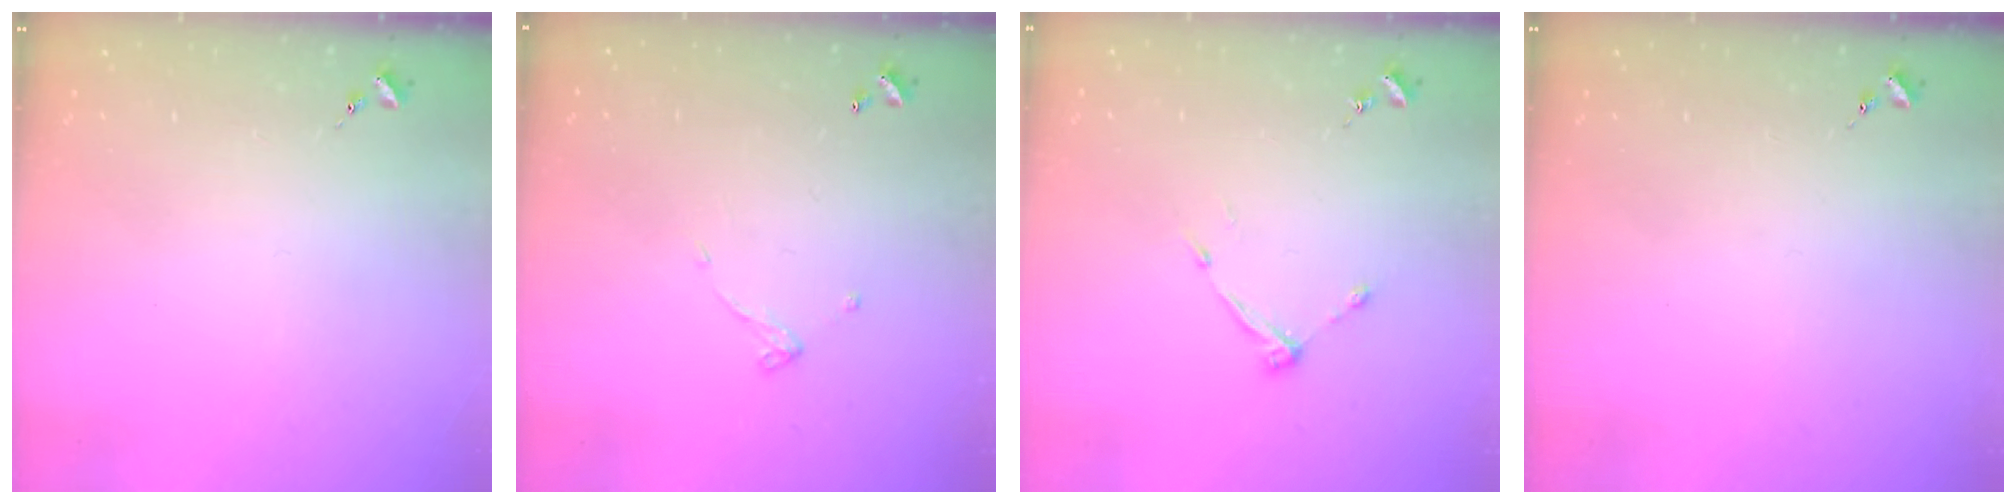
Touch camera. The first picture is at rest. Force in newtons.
{"total": 4.9, "press": 4.9, "slide": 0.2}
{"total": 5.1, "press": 5.1, "slide": 0.6}
{"total": 0.0}